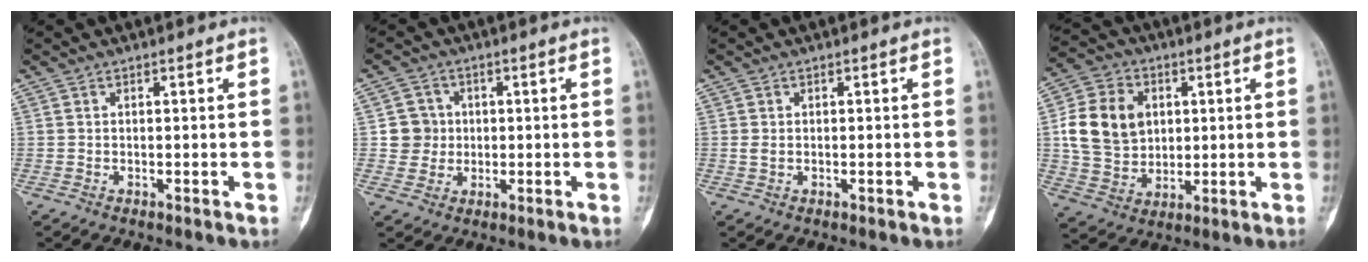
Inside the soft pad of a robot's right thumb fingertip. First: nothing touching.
{"total": 5.0, "force": [0.3, 4.9, 0.6], "torque": [0.022, 0.008, 0.002]}
{"total": 1.1, "force": [0.0, 0.6, 0.8], "torque": [-0.018, 0.002, 0.001]}
{"total": 14.2, "force": [2.3, 11.3, 8.3], "torque": [-0.130, 0.003, 0.047]}